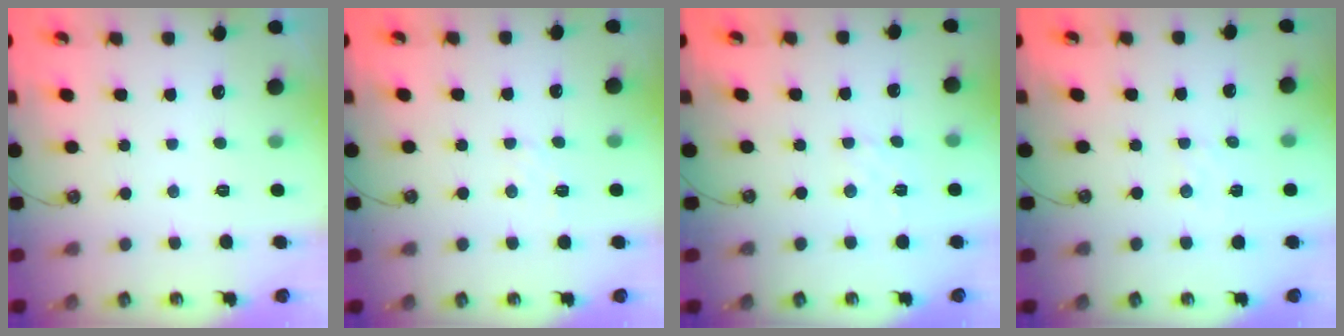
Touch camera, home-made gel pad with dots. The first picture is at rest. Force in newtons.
{"total": 4.6, "press": 4.6, "slide": 0.6}
{"total": 2.2, "press": 2.1, "slide": 0.5}
{"total": 2.9, "press": 2.9, "slide": 0.5}